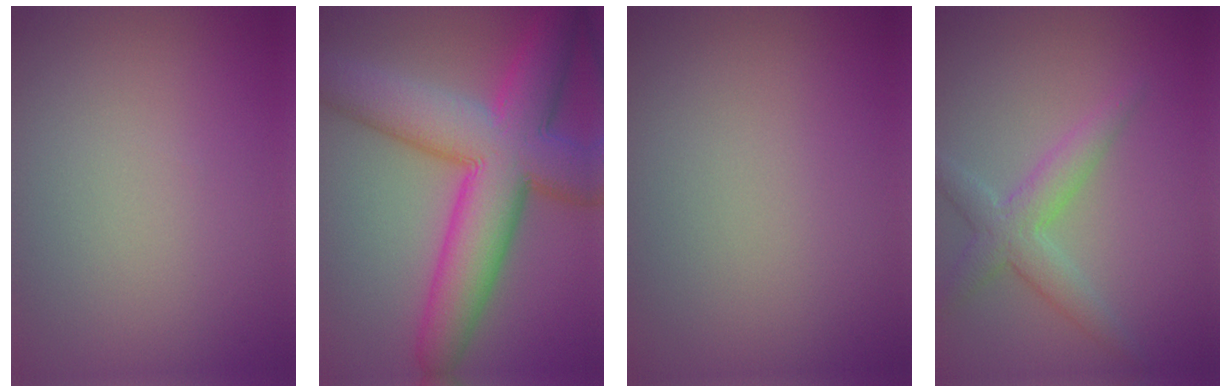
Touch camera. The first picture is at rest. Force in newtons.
{"total": 12.6, "press": 12.6, "slide": 0.2}
{"total": 0.0}
{"total": 3.4, "press": 3.4, "slide": 0.2}